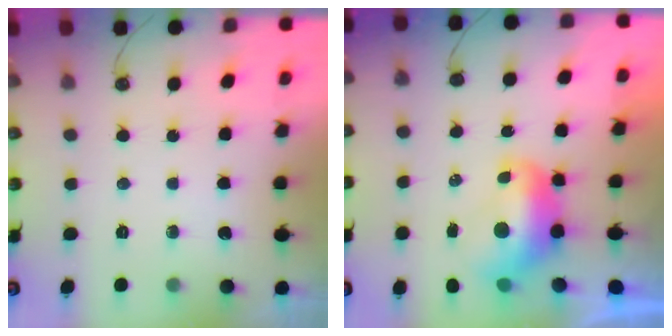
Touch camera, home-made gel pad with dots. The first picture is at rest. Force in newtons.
{"total": 2.4, "press": 2.2, "slide": 0.8}